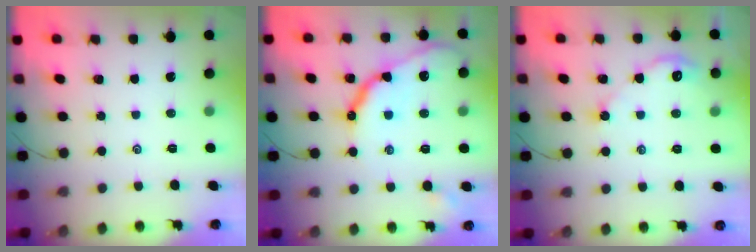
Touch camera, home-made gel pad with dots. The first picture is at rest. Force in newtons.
{"total": 14.2, "press": 14.1, "slide": 1.2}
{"total": 4.3, "press": 4.3, "slide": 0.7}